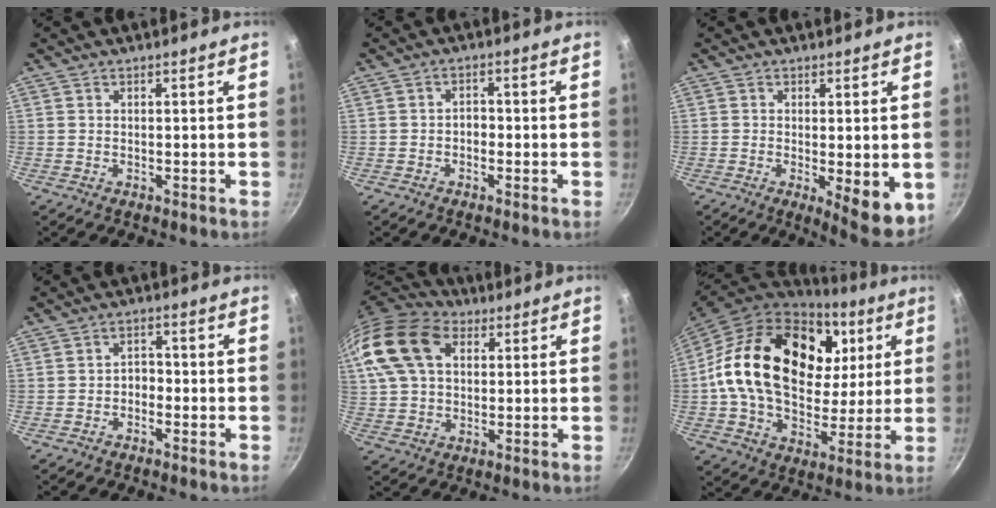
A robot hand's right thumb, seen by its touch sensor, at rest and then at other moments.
{"total": 1.9, "force": [-0.8, 1.3, 1.1], "torque": [-0.004, 0.012, -0.015]}
{"total": 8.3, "force": [-1.3, 2.6, 7.8], "torque": [-0.092, -0.013, -0.009]}
{"total": 2.5, "force": [-1.3, 1.7, 1.3], "torque": [-0.006, 0.018, -0.025]}
{"total": 18.7, "force": [5.7, 12.9, 12.2], "torque": [-0.248, 0.018, 0.094]}
{"total": 29.3, "force": [7.4, 19.8, 20.3], "torque": [-0.337, 0.001, 0.120]}